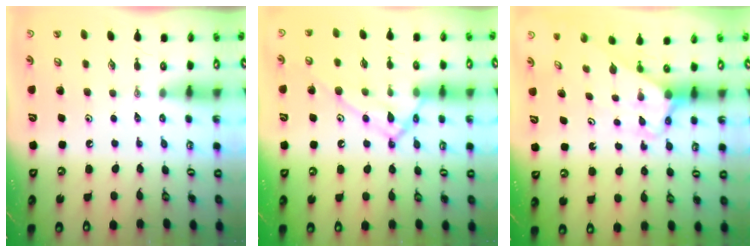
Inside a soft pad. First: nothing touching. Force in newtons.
{"total": 14.2, "press": 14.1, "slide": 1.0}
{"total": 2.8, "press": 2.8, "slide": 0.2}